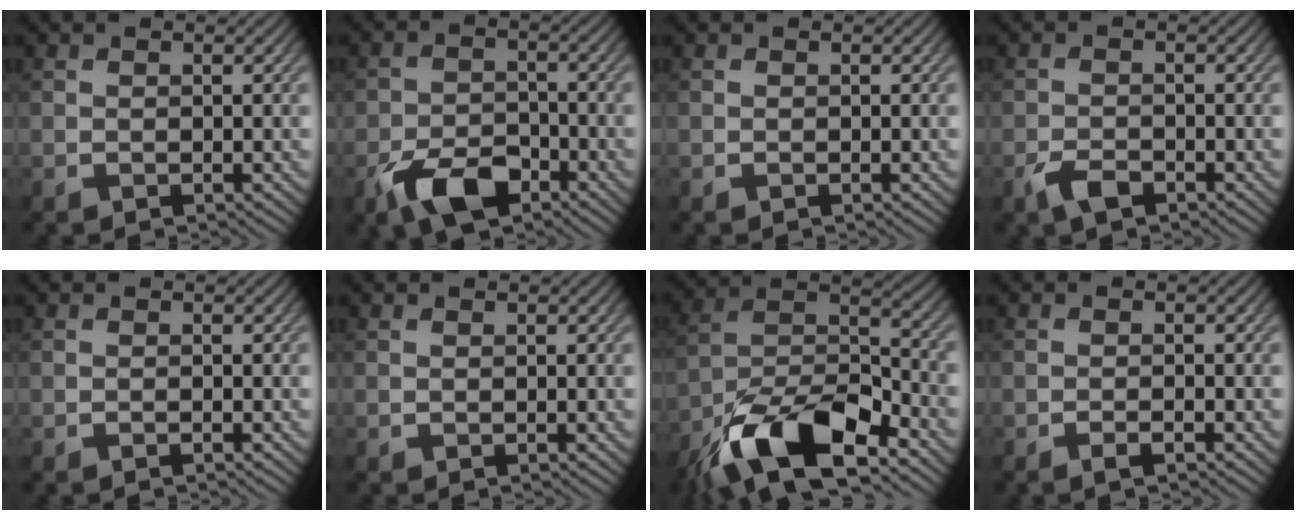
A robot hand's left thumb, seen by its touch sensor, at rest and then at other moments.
{"total": 7.1, "force": [-4.3, 3.8, 4.1], "torque": [-0.076, 0.000, -0.089]}
{"total": 0.0}
{"total": 2.7, "force": [-1.8, 1.2, 1.6], "torque": [-0.032, 0.000, -0.039]}
{"total": 0.8, "force": [-0.5, 0.0, 0.6], "torque": [-0.011, 0.001, -0.011]}
{"total": 0.0}
{"total": 16.1, "force": [-10.6, 6.1, 10.4], "torque": [-0.209, -0.014, -0.204]}
{"total": 1.7, "force": [-1.1, 0.2, 1.3], "torque": [-0.022, 0.005, -0.023]}